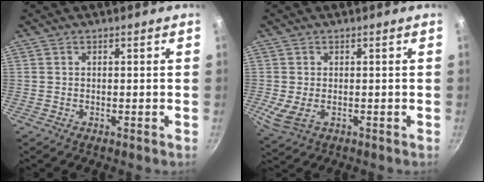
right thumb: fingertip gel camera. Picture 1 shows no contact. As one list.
[{"total": 4.8, "force": [-0.8, 3.1, 3.5], "torque": [-0.068, -0.014, -0.010]}]